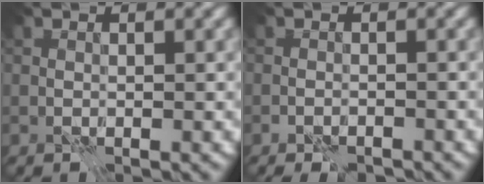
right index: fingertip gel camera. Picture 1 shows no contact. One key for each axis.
{"total": 1.0, "fx": -0.9, "fy": -0.1, "fz": 0.5, "tx": -0.006, "ty": 0.000, "tz": -0.015}